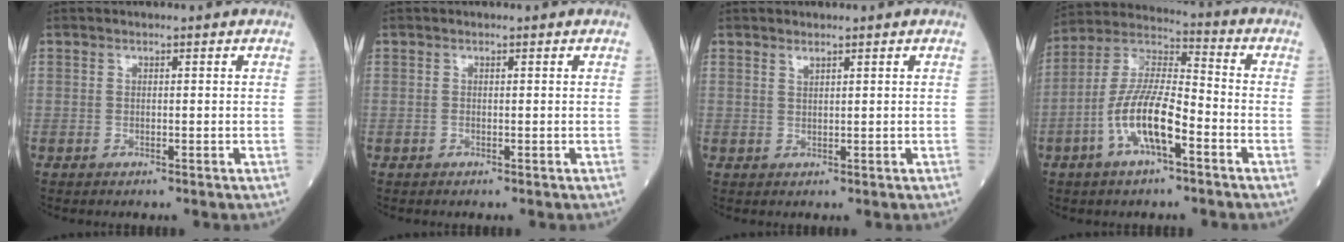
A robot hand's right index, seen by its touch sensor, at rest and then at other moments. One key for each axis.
{"total": 0.0}
{"total": 1.0, "fx": 0.9, "fy": 0.1, "fz": 0.5, "tx": -0.011, "ty": -0.004, "tz": 0.019}
{"total": 12.3, "fx": -4.5, "fy": 3.2, "fz": 11.0, "tx": -0.226, "ty": 0.007, "tz": -0.087}